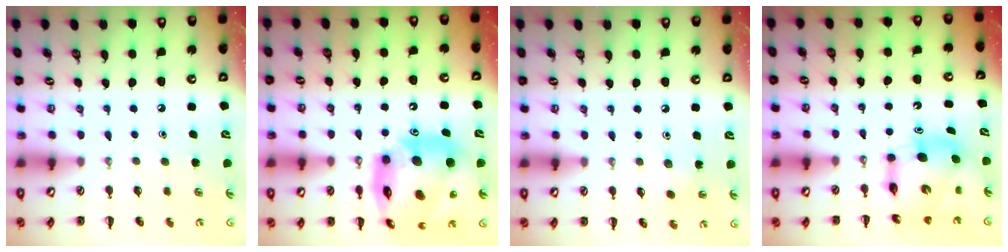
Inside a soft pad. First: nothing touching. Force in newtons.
{"total": 22.0, "press": 21.1, "slide": 6.3}
{"total": 2.3, "press": 2.2, "slide": 0.7}
{"total": 8.8, "press": 8.4, "slide": 2.7}